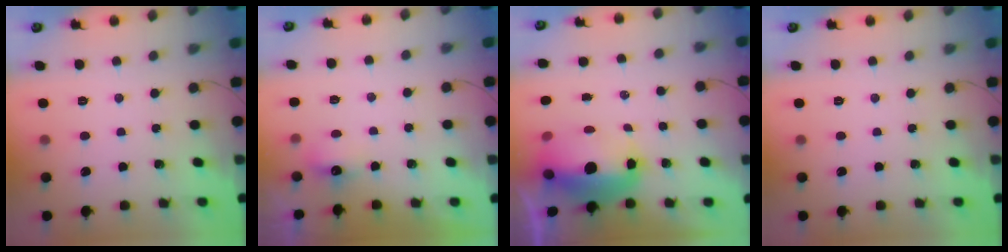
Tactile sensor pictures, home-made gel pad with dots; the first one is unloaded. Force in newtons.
{"total": 4.9, "press": 4.8, "slide": 0.8}
{"total": 16.6, "press": 14.5, "slide": 8.2}
{"total": 0.0}